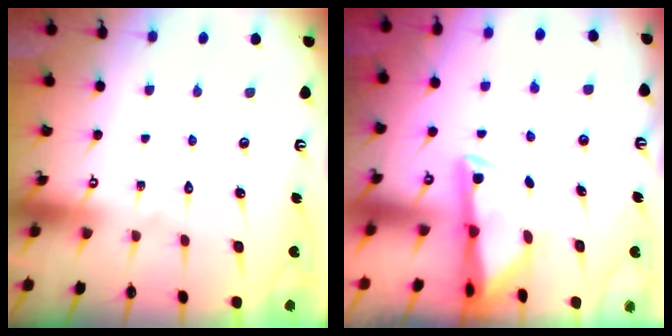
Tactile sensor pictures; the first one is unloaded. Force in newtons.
{"total": 2.9, "press": 2.9, "slide": 0.6}